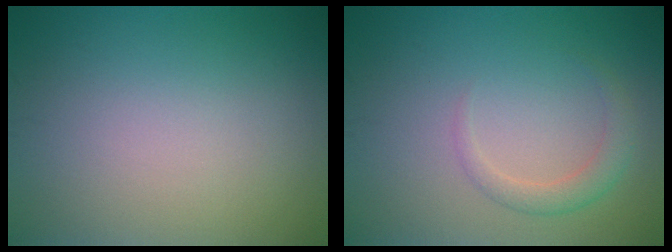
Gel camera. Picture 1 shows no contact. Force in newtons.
{"total": 1.9, "press": 1.9, "slide": 0.2}